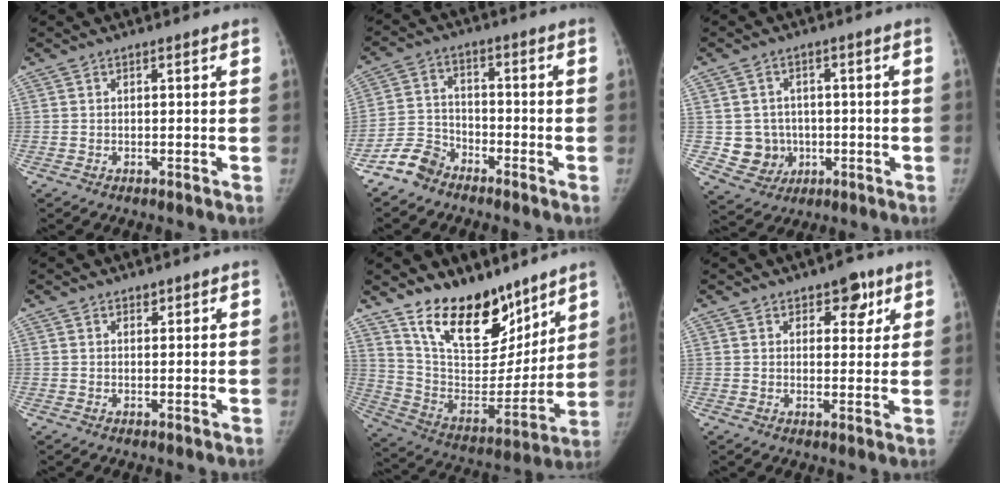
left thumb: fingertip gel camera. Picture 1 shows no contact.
{"total": 6.5, "force": [-5.3, 3.7, 1.2], "torque": [-0.013, 0.029, -0.114]}
{"total": 7.2, "force": [-0.6, 6.9, 1.8], "torque": [0.007, 0.010, 0.000]}
{"total": 0.8, "force": [0.6, 0.5, 0.1], "torque": [0.007, -0.004, 0.006]}
{"total": 21.1, "force": [15.0, 10.2, 10.8], "torque": [-0.127, -0.090, 0.261]}
{"total": 5.6, "force": [3.1, 3.4, 3.2], "torque": [-0.007, -0.013, 0.039]}